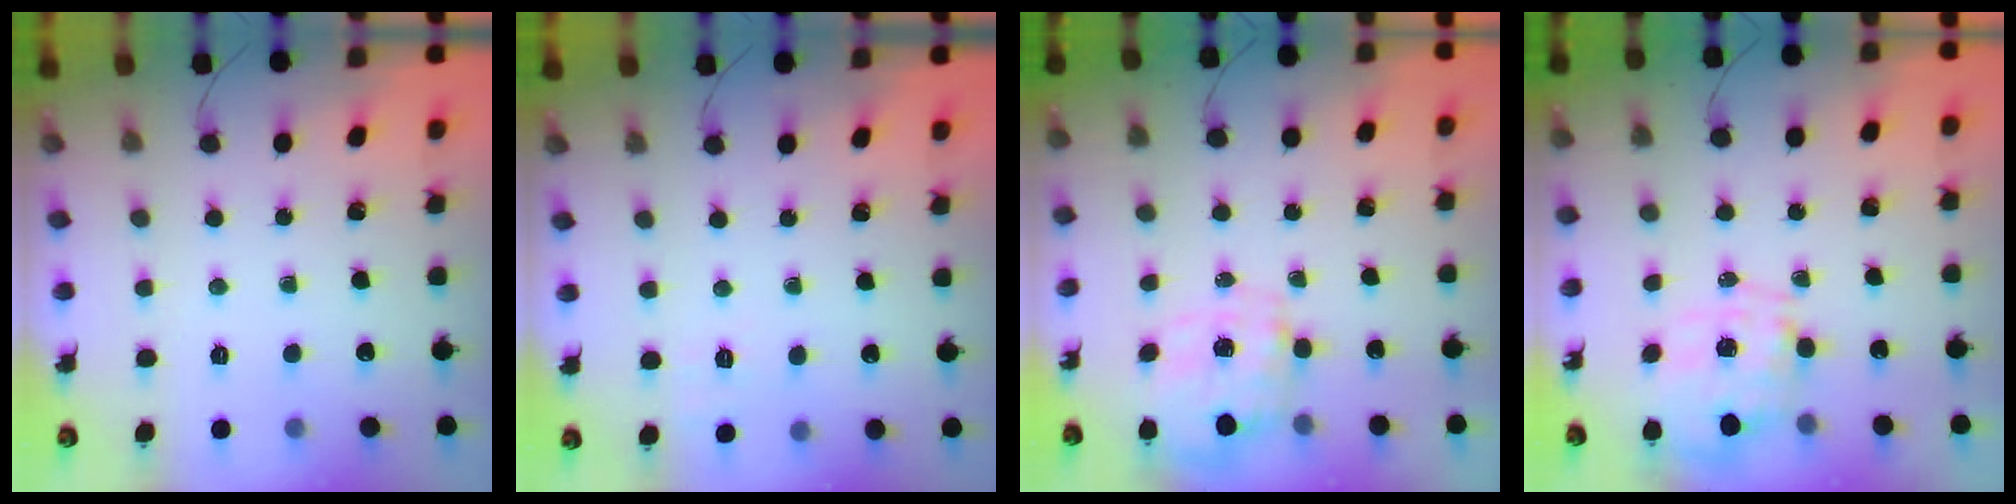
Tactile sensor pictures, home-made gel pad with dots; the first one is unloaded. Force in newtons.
{"total": 2.1, "press": 1.2, "slide": 1.8}
{"total": 2.7, "press": 2.6, "slide": 0.9}
{"total": 1.3, "press": 1.2, "slide": 0.4}